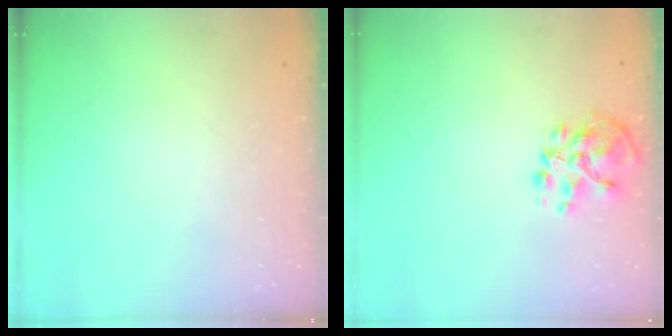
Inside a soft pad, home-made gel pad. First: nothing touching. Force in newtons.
{"total": 8.2, "press": 8.1, "slide": 1.2}